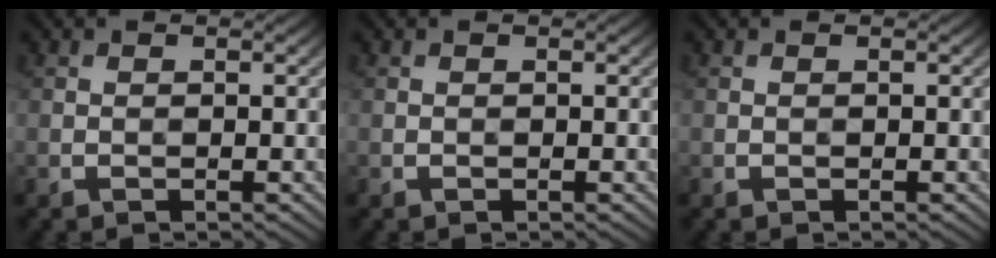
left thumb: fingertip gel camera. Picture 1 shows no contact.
{"total": 0.0}
{"total": 0.0}